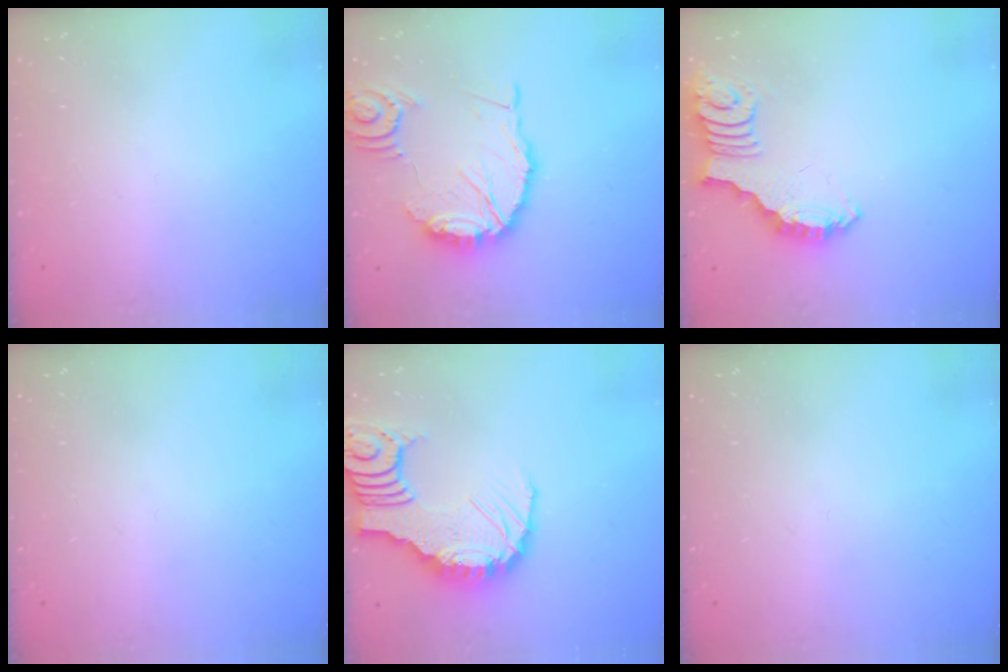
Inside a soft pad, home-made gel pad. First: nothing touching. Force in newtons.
{"total": 18.2, "press": 18.0, "slide": 2.3}
{"total": 2.7, "press": 2.6, "slide": 0.6}
{"total": 0.0}
{"total": 13.5, "press": 13.5, "slide": 1.4}
{"total": 0.0}